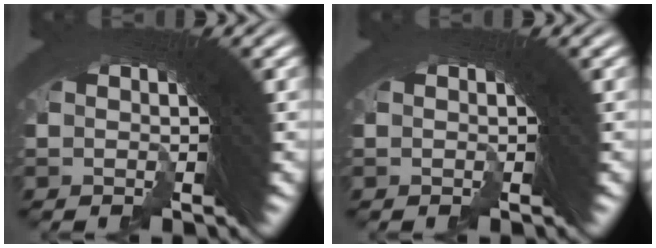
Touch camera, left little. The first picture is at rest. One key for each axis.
{"total": 0.0}